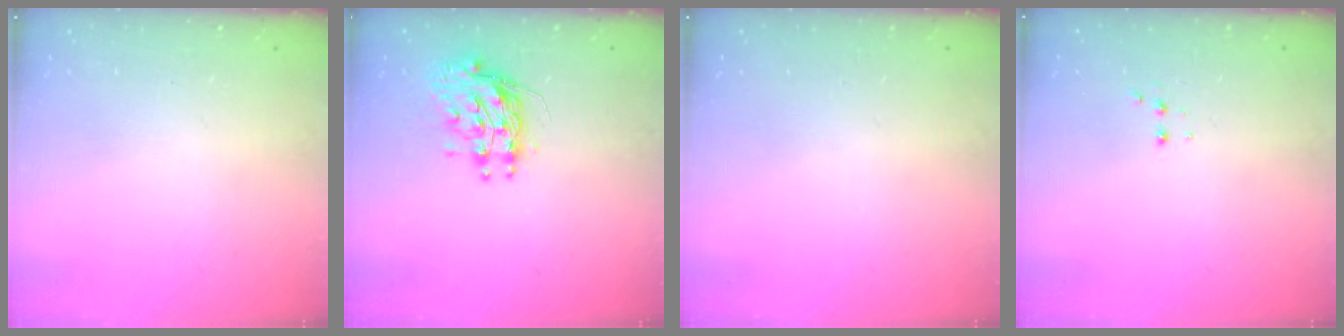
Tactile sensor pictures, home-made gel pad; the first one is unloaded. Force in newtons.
{"total": 10.4, "press": 10.4, "slide": 0.9}
{"total": 0.0}
{"total": 2.5, "press": 2.4, "slide": 0.8}